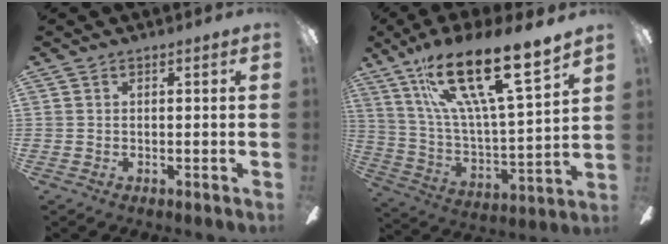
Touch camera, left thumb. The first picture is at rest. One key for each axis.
{"total": 23.6, "fx": 15.7, "fy": 5.2, "fz": 16.9, "tx": -0.317, "ty": -0.093, "tz": 0.260}